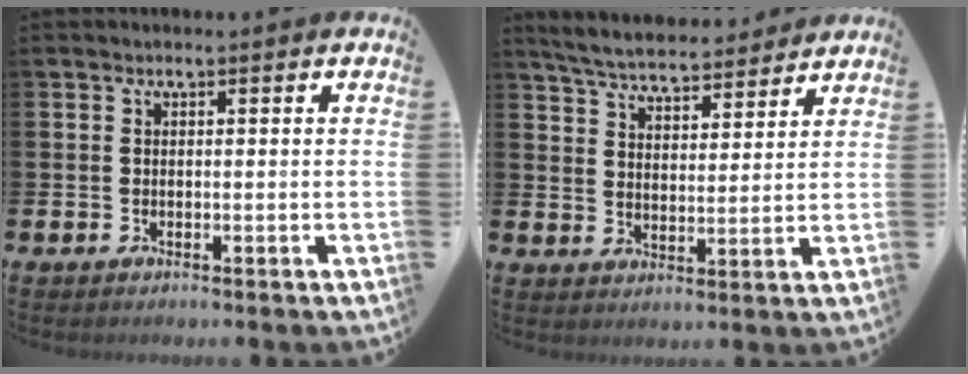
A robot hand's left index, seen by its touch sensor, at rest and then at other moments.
{"total": 5.9, "force": [5.7, 0.9, 1.1], "torque": [-0.046, -0.030, 0.101]}